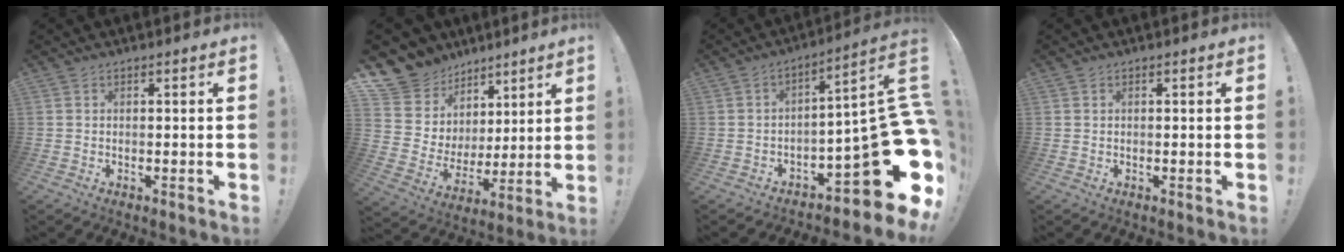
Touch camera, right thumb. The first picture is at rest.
{"total": 12.0, "force": [8.0, 8.8, 1.4], "torque": [-0.042, -0.069, 0.175]}
{"total": 19.5, "force": [-5.1, 6.3, 17.8], "torque": [-0.231, 0.004, -0.076]}
{"total": 0.0}